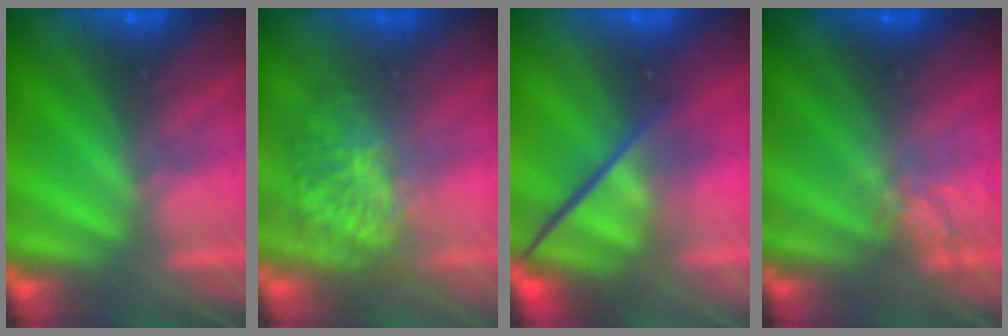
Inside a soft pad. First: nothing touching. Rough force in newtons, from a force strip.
{"total": 3.7}
{"total": 3.9}
{"total": 3.8}